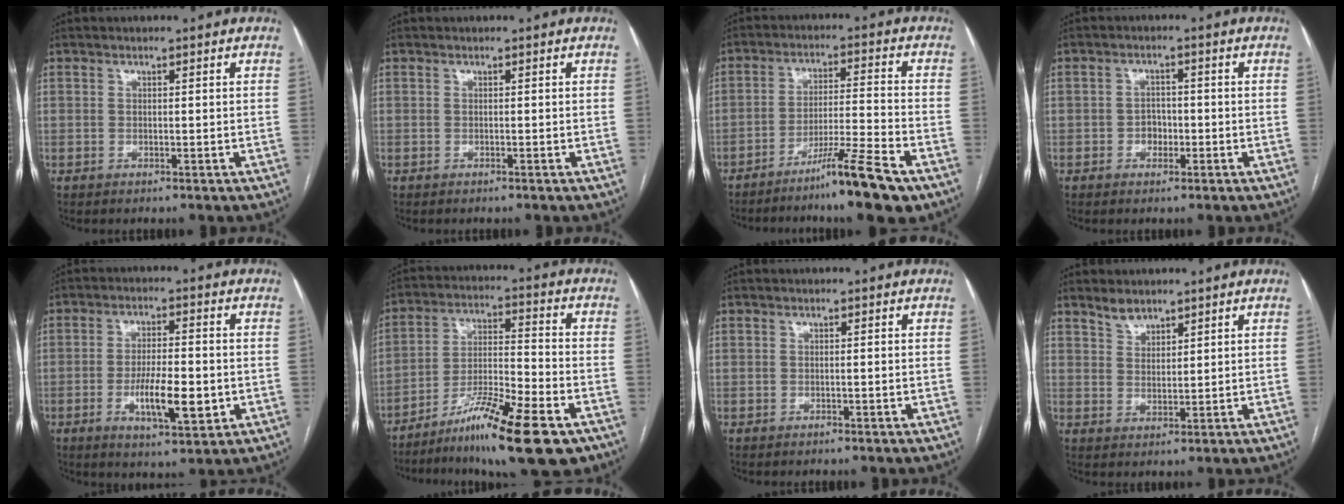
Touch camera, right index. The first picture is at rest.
{"total": 0.0}
{"total": 10.9, "force": [-7.5, -1.0, 7.9], "torque": [-0.130, -0.020, -0.129]}
{"total": 2.5, "force": [-0.8, 1.9, 1.3], "torque": [-0.012, 0.008, -0.013]}
{"total": 8.9, "force": [-2.2, 2.2, 8.3], "torque": [-0.148, -0.008, -0.035]}
{"total": 17.0, "force": [-10.9, 2.5, 12.7], "torque": [-0.199, -0.013, -0.182]}
{"total": 0.0}
{"total": 3.2, "force": [2.8, 1.3, 0.7], "torque": [-0.011, 0.002, 0.055]}